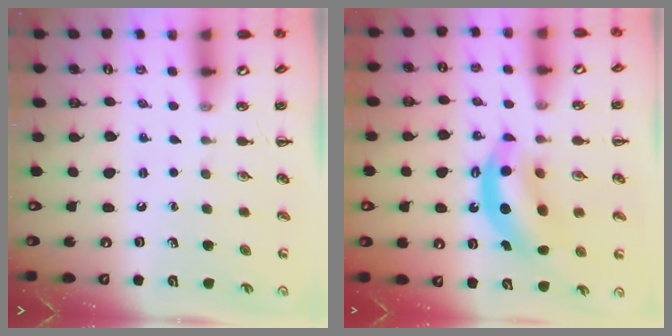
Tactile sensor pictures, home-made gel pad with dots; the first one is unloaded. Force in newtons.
{"total": 10.9, "press": 10.5, "slide": 2.9}